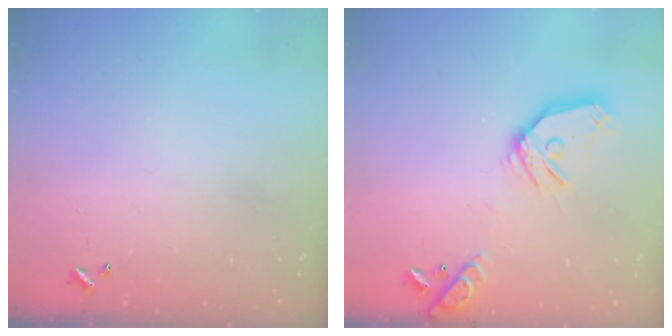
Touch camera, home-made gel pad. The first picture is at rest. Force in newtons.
{"total": 16.2, "press": 16.0, "slide": 2.5}